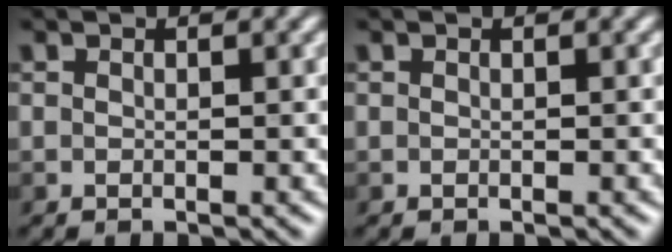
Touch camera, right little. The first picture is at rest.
{"total": 0.0}